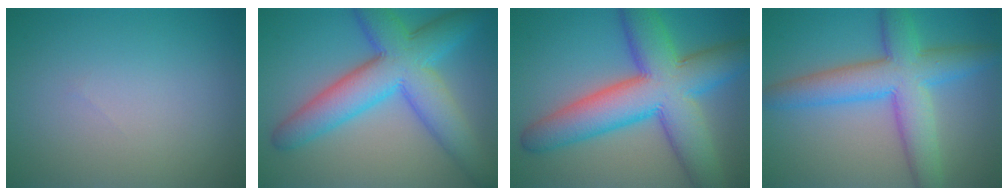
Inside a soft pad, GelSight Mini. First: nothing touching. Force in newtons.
{"total": 9.3, "press": 9.3, "slide": 0.1}
{"total": 11.7, "press": 11.7, "slide": 0.4}
{"total": 7.6, "press": 7.6, "slide": 0.1}